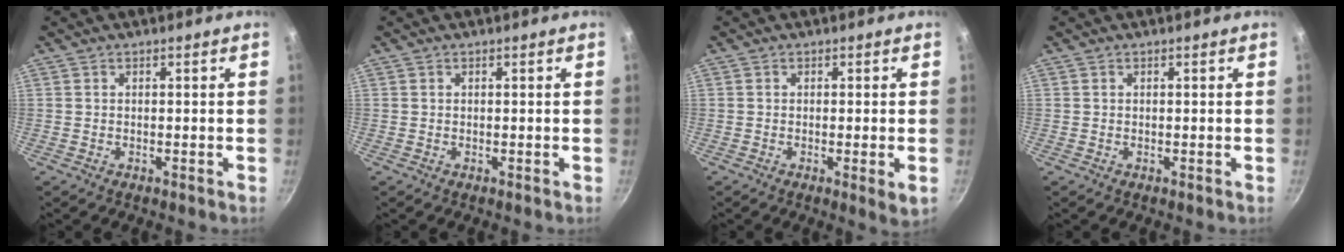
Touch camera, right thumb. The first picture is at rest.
{"total": 0.0}
{"total": 3.2, "force": [-0.6, 0.3, 3.1], "torque": [-0.052, -0.012, -0.009]}
{"total": 0.0}